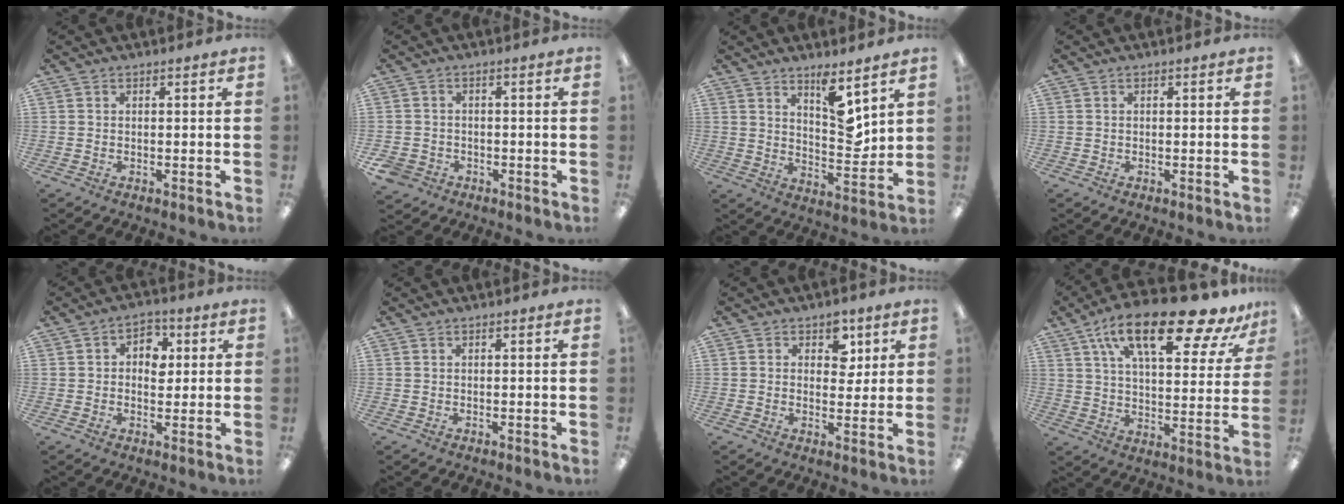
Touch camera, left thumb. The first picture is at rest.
{"total": 2.8, "force": [-1.8, 2.1, 0.5], "torque": [-0.023, 0.002, -0.038]}
{"total": 9.3, "force": [6.4, 3.2, 5.9], "torque": [-0.079, -0.048, 0.105]}
{"total": 0.0}
{"total": 5.6, "force": [0.8, 4.2, 3.6], "torque": [-0.034, -0.003, 0.006]}
{"total": 0.0}
{"total": 5.8, "force": [2.6, 3.9, 3.5], "torque": [-0.028, -0.009, 0.039]}
{"total": 21.6, "force": [14.5, 6.8, 14.5], "torque": [-0.233, -0.078, 0.234]}